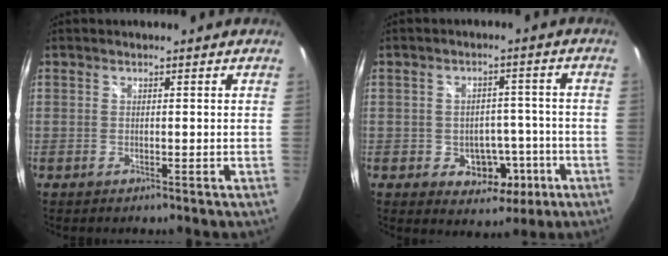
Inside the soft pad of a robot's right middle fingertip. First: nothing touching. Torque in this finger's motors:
{"motor_torque": [0.15, 0.11, 0.08, 0.03]}